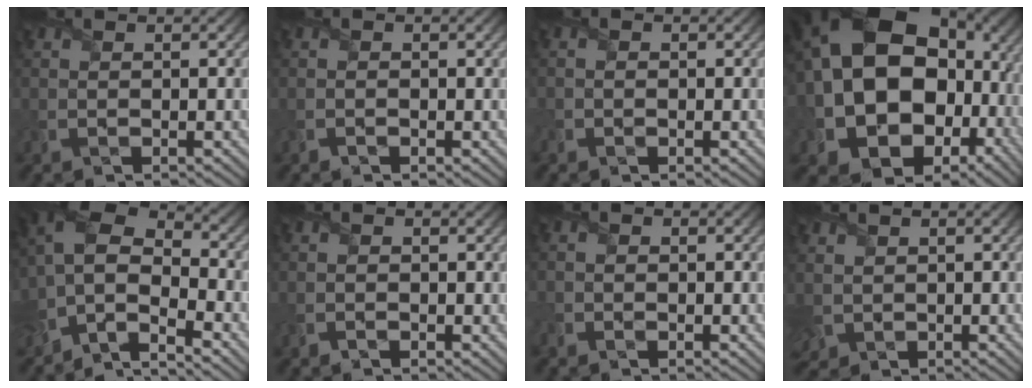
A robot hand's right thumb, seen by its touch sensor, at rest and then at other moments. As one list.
[{"total": 0.7, "force": [-0.3, 0.3, 0.6], "torque": [-0.010, -0.001, -0.005]}, {"total": 1.0, "force": [-0.6, 0.8, 0.2], "torque": [-0.004, -0.001, -0.008]}, {"total": 21.5, "force": [0.0, 16.9, 13.3], "torque": [-0.277, -0.021, 0.017]}, {"total": 9.8, "force": [-4.7, 4.0, 7.6], "torque": [-0.163, 0.003, -0.094]}, {"total": 0.6, "force": [-0.4, 0.3, 0.3], "torque": [-0.006, -0.002, -0.009]}, {"total": 1.3, "force": [-0.8, 1.0, 0.4], "torque": [-0.011, -0.002, -0.010]}, {"total": 2.0, "force": [0.7, 1.8, 0.4], "torque": [-0.028, -0.002, 0.015]}]